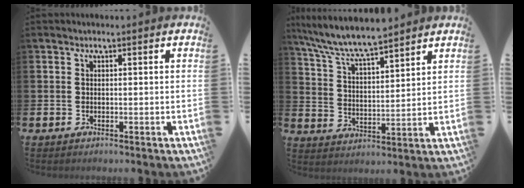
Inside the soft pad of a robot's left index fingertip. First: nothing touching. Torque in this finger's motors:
{"motor_torque": [0.34, -0.49, 1.05, 0.21]}